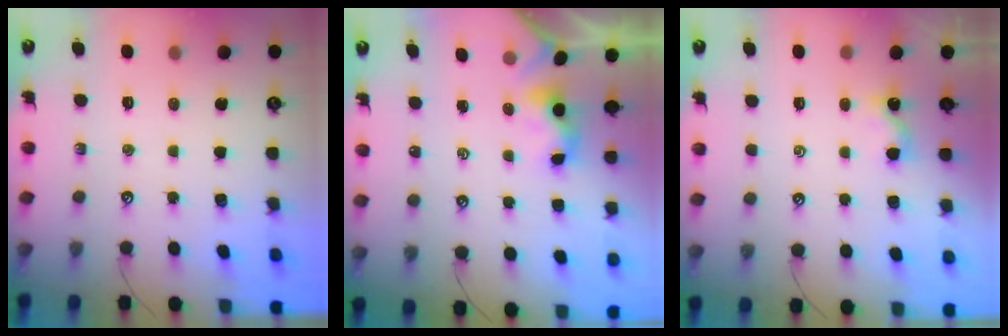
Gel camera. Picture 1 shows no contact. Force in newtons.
{"total": 1.0, "press": 0.9, "slide": 0.4}
{"total": 2.5, "press": 2.5, "slide": 0.1}